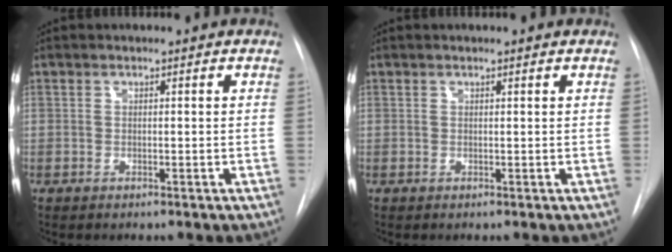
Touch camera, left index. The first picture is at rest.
{"total": 1.4, "force": [1.1, 0.1, 0.8], "torque": [-0.008, 0.010, 0.013]}